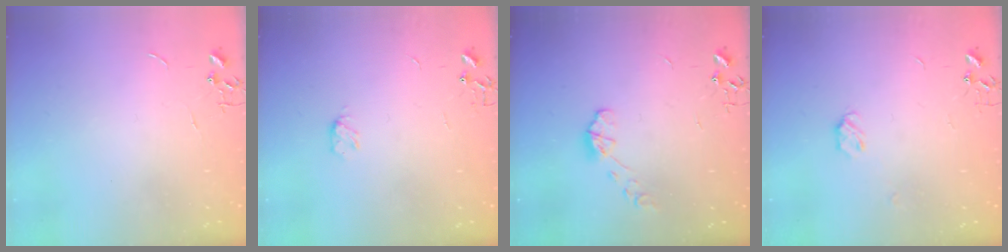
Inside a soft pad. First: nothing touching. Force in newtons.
{"total": 3.9, "press": 3.8, "slide": 0.6}
{"total": 5.7, "press": 5.7, "slide": 0.2}
{"total": 4.7, "press": 4.6, "slide": 0.7}